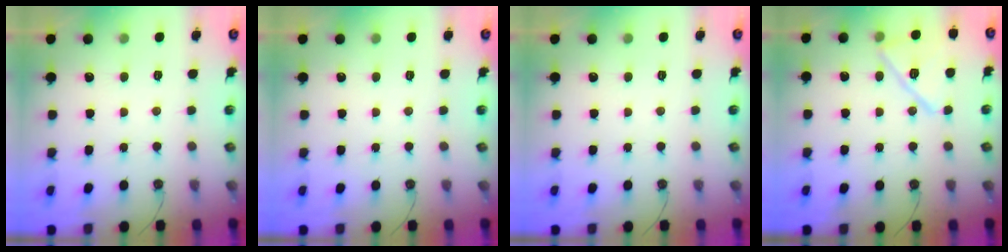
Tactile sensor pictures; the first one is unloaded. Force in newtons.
{"total": 0.0}
{"total": 0.0}
{"total": 14.1, "press": 14.0, "slide": 1.6}